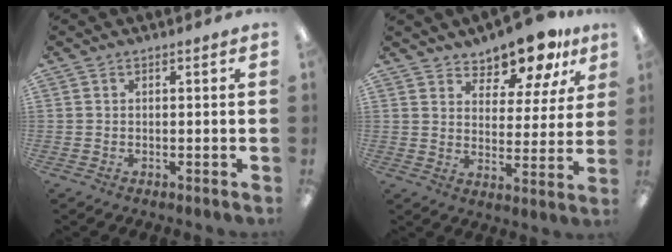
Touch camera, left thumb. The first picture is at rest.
{"total": 11.8, "force": [10.5, 4.0, 3.7], "torque": [-0.057, -0.078, 0.192]}